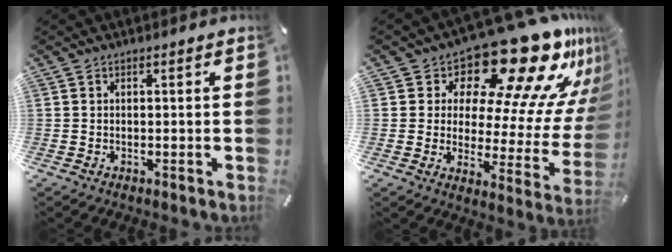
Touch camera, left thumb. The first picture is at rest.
{"total": 23.3, "force": [16.4, 9.8, 13.2], "torque": [-0.163, -0.148, 0.268]}